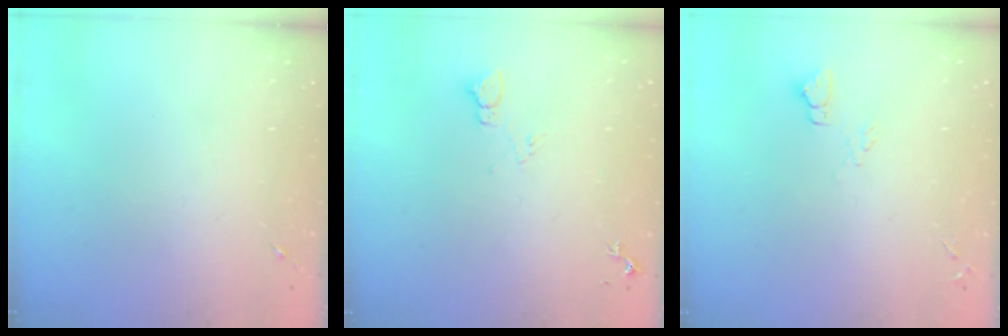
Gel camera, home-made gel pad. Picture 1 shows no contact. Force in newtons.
{"total": 4.6, "press": 4.6, "slide": 0.6}
{"total": 4.6, "press": 4.6, "slide": 0.5}